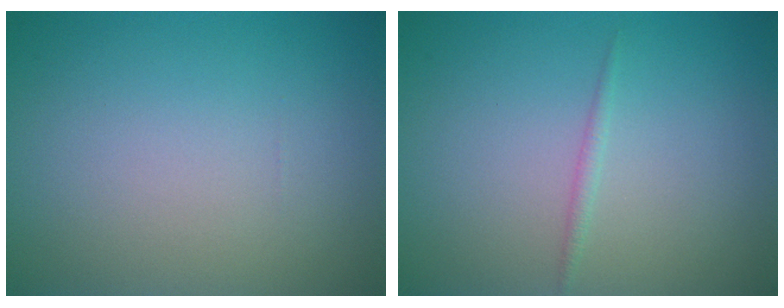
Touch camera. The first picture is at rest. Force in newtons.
{"total": 0.7, "press": 0.7, "slide": 0.0}